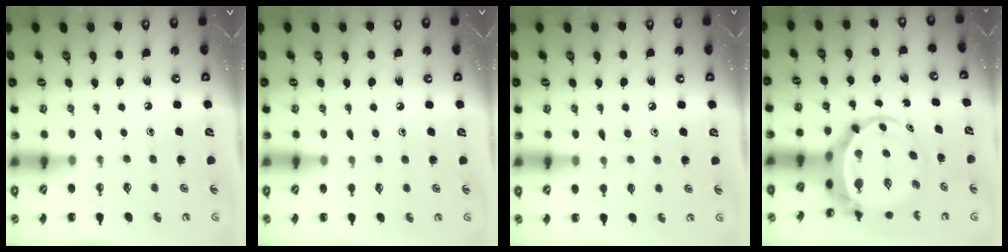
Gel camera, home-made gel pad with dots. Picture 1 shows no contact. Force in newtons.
{"total": 4.6, "press": 4.3, "slide": 1.7}
{"total": 6.3, "press": 6.0, "slide": 2.0}
{"total": 5.9, "press": 5.6, "slide": 1.8}